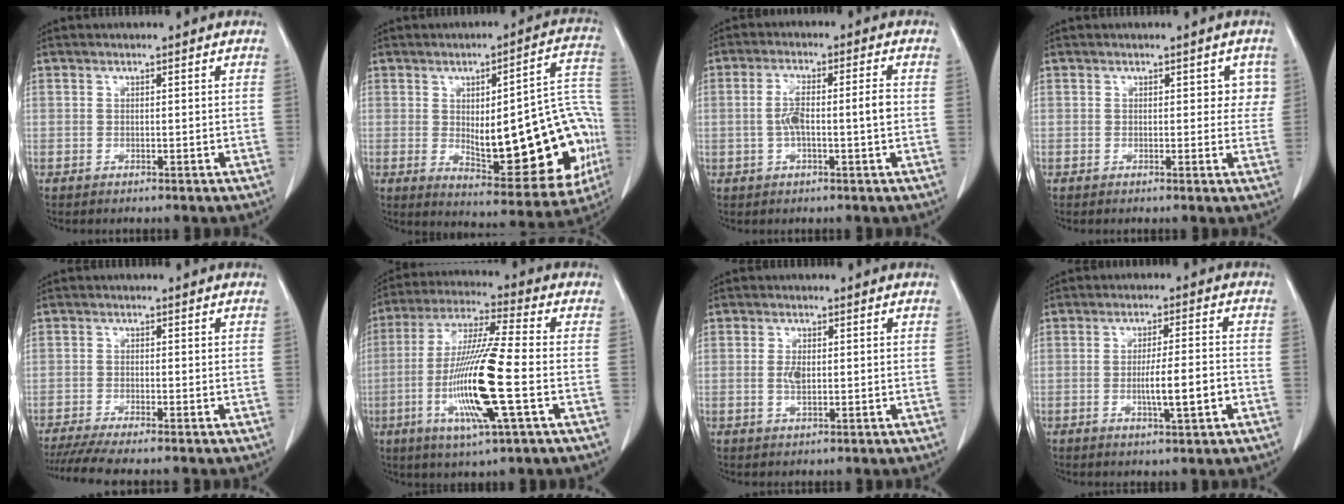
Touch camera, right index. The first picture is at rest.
{"total": 23.2, "force": [-3.1, 6.5, 22.0], "torque": [-0.220, 0.025, -0.016]}
{"total": 6.3, "force": [-0.5, 0.8, 6.2], "torque": [-0.123, 0.013, -0.010]}
{"total": 2.7, "force": [0.9, 1.8, 1.7], "torque": [-0.002, 0.010, 0.005]}
{"total": 7.3, "force": [-6.2, 0.0, 3.9], "torque": [-0.056, -0.018, -0.103]}
{"total": 15.7, "force": [-3.9, 0.1, 15.2], "torque": [-0.309, -0.016, -0.078]}
{"total": 2.3, "force": [0.0, 0.8, 2.2], "torque": [-0.047, -0.001, 0.001]}
{"total": 6.5, "force": [-1.8, 0.2, 6.2], "torque": [-0.104, -0.003, -0.028]}